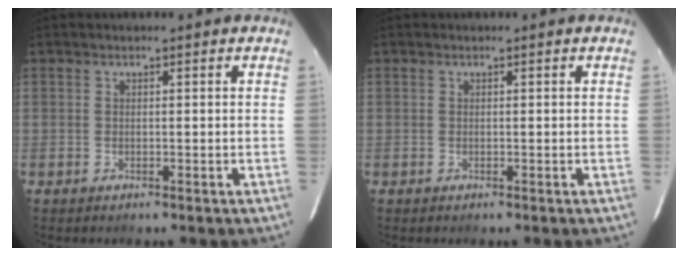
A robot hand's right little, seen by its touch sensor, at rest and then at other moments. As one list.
[{"total": 0.0}]